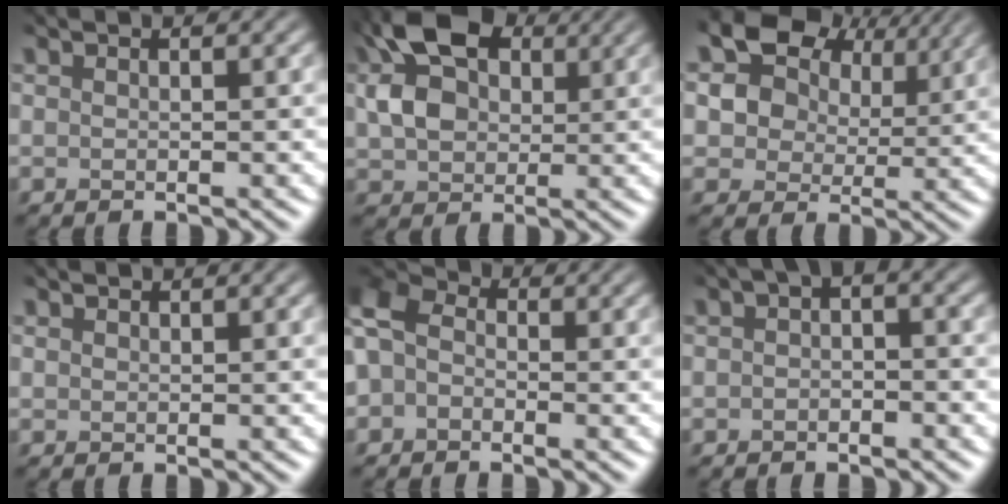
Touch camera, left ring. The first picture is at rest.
{"total": 8.7, "force": [2.3, 5.8, 6.0], "torque": [-0.137, 0.014, 0.044]}
{"total": 14.4, "force": [7.0, 9.9, 7.8], "torque": [-0.146, 0.039, 0.121]}
{"total": 0.0}
{"total": 7.7, "force": [-0.2, 6.2, 4.5], "torque": [-0.103, 0.020, -0.029]}
{"total": 2.3, "force": [-0.2, 1.4, 1.9], "torque": [-0.029, 0.008, -0.003]}